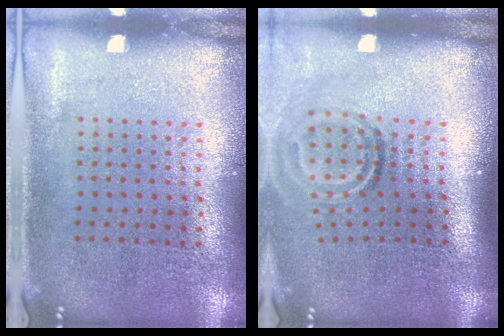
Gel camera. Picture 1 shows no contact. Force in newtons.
{"total": 1.9, "press": 1.2, "slide": 1.5}